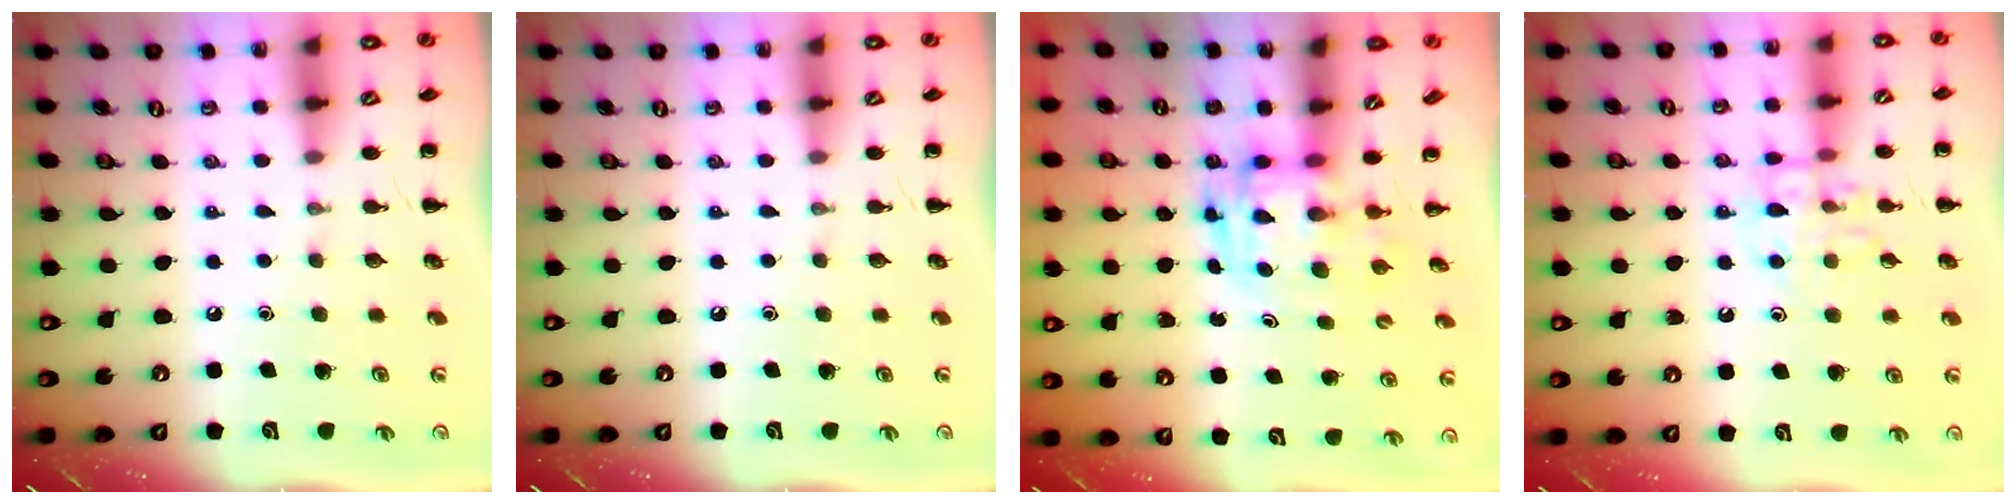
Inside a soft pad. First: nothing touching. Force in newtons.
{"total": 0.0}
{"total": 2.8, "press": 2.7, "slide": 0.5}
{"total": 10.6, "press": 10.5, "slide": 0.7}